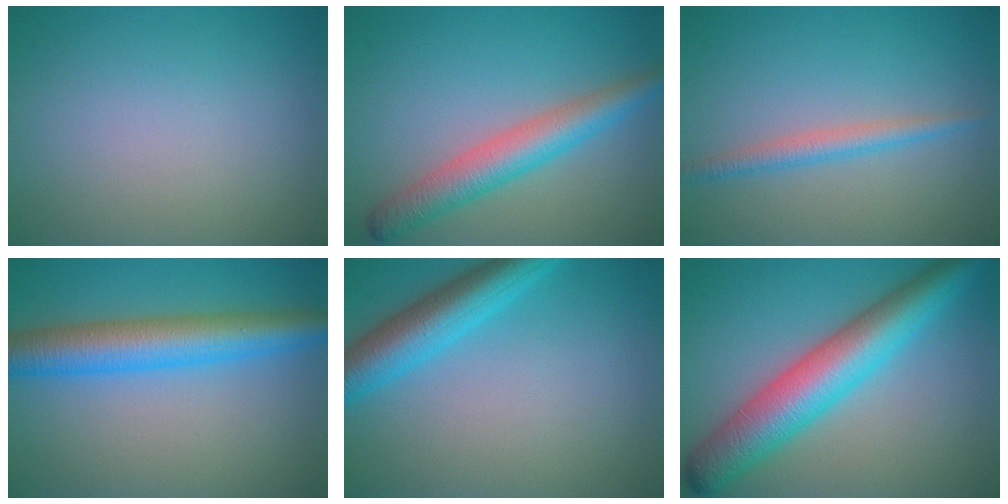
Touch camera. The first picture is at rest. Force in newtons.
{"total": 4.9, "press": 4.9, "slide": 0.2}
{"total": 2.1, "press": 2.1, "slide": 0.0}
{"total": 6.8, "press": 6.8, "slide": 0.0}
{"total": 5.7, "press": 5.7, "slide": 0.3}
{"total": 8.4, "press": 8.4, "slide": 0.2}